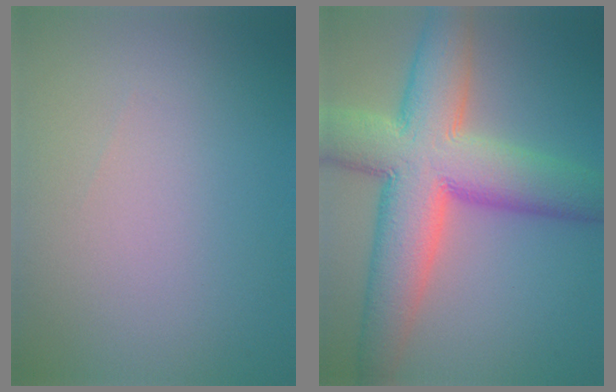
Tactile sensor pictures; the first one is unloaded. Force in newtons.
{"total": 12.2, "press": 12.2, "slide": 0.7}